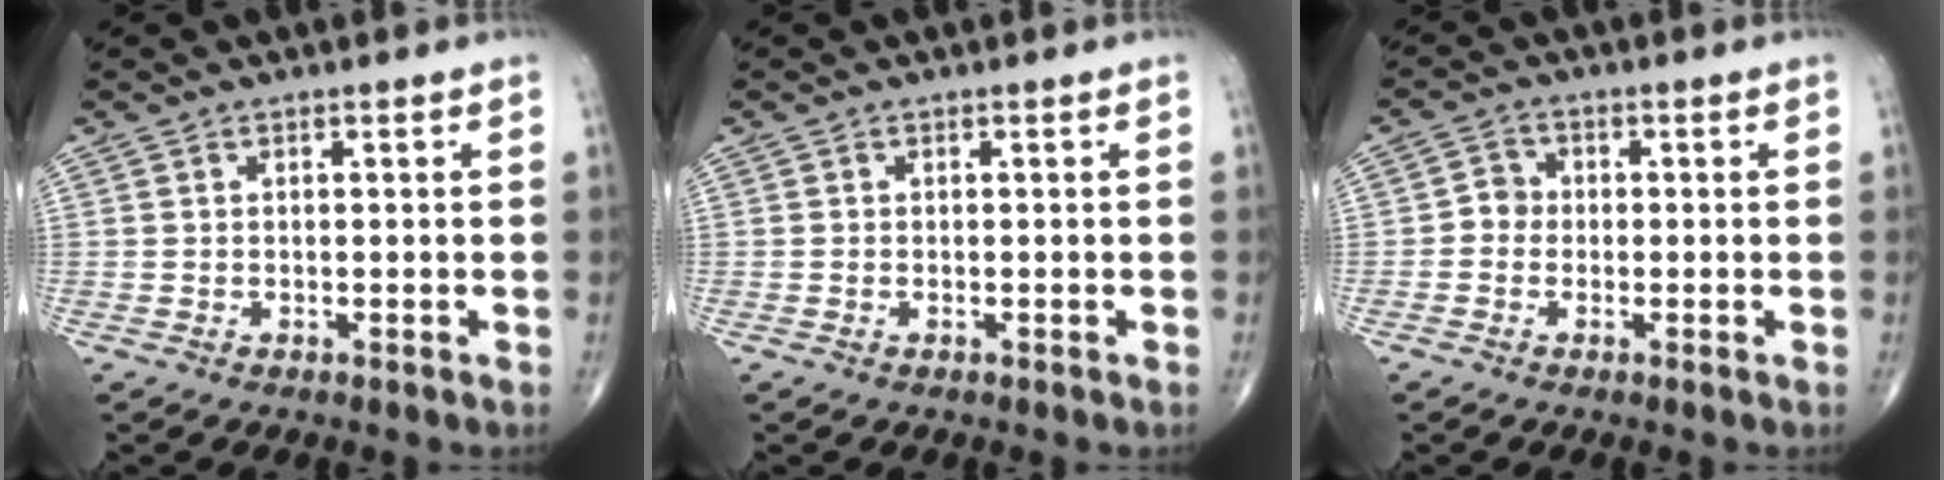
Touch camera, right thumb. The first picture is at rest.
{"total": 0.0}
{"total": 3.0, "force": [-0.6, 2.7, 1.1], "torque": [0.001, 0.009, -0.020]}